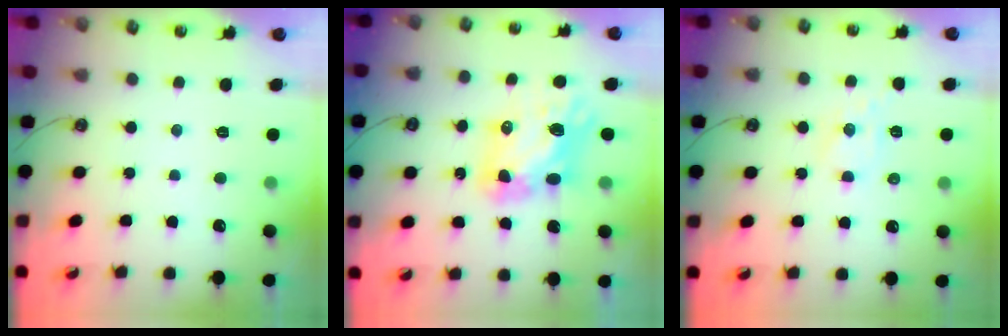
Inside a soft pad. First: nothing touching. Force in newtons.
{"total": 9.8, "press": 9.7, "slide": 1.1}
{"total": 7.2, "press": 7.1, "slide": 1.0}